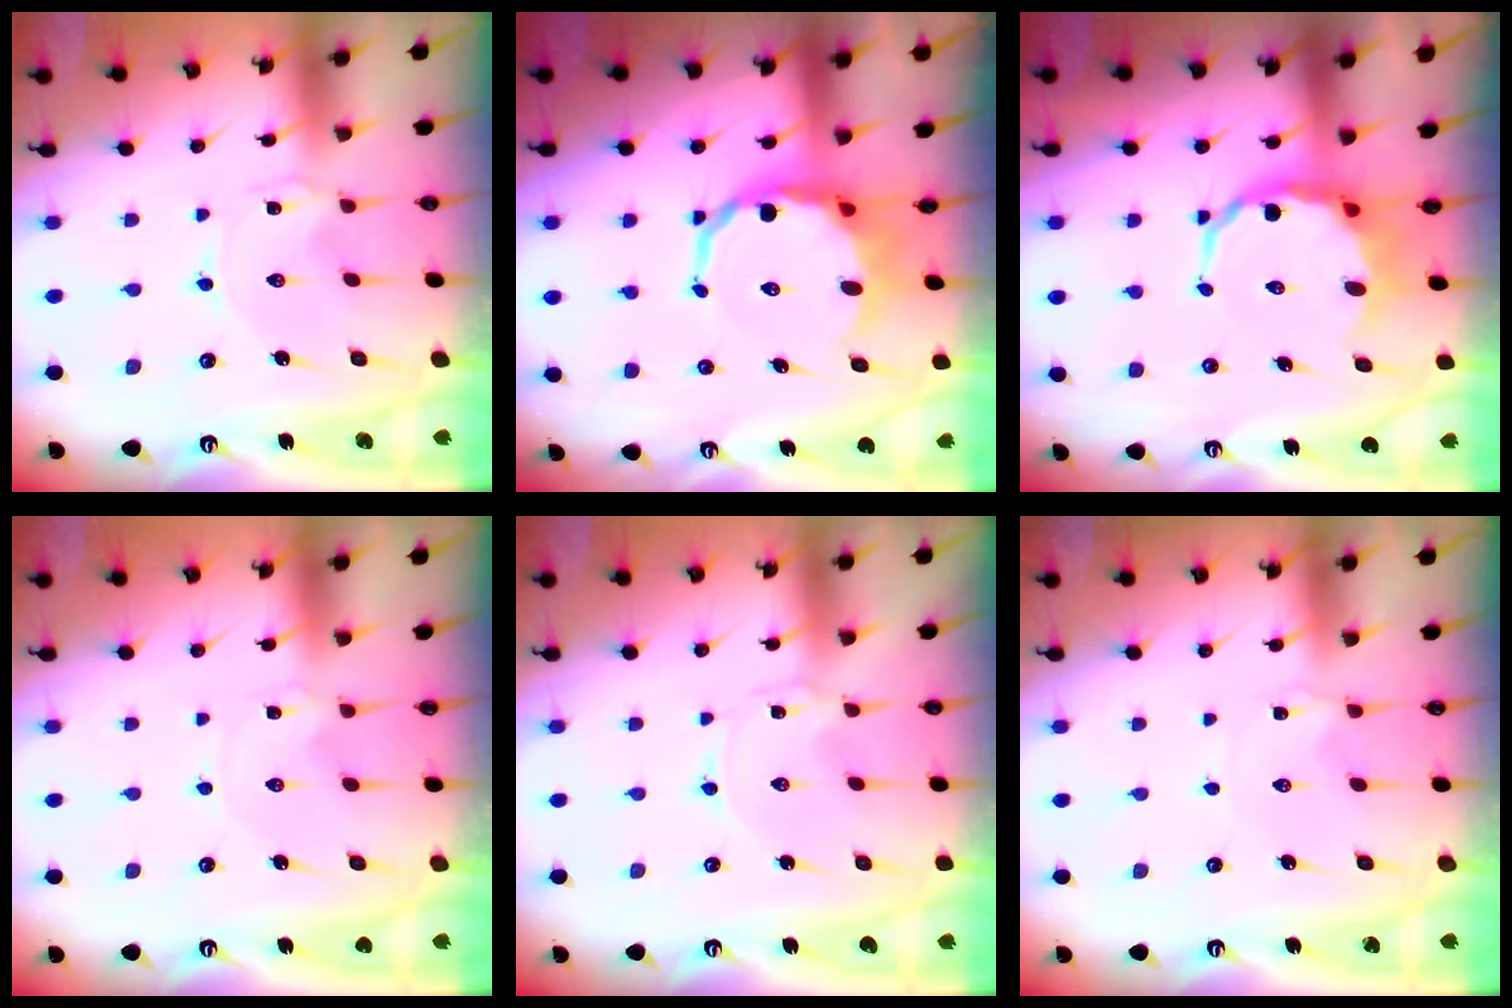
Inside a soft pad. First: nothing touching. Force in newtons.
{"total": 10.4, "press": 10.1, "slide": 2.7}
{"total": 8.3, "press": 7.9, "slide": 2.5}
{"total": 1.5, "press": 1.4, "slide": 0.2}
{"total": 0.0}
{"total": 3.9, "press": 3.8, "slide": 0.3}